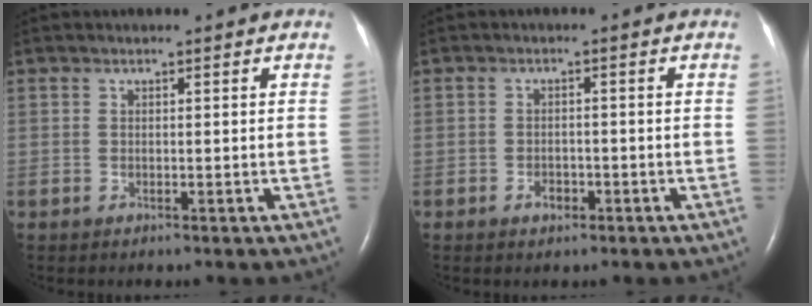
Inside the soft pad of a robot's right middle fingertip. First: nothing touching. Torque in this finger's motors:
{"motor_torque": [0.32, -0.16, 0.10, 0.03]}